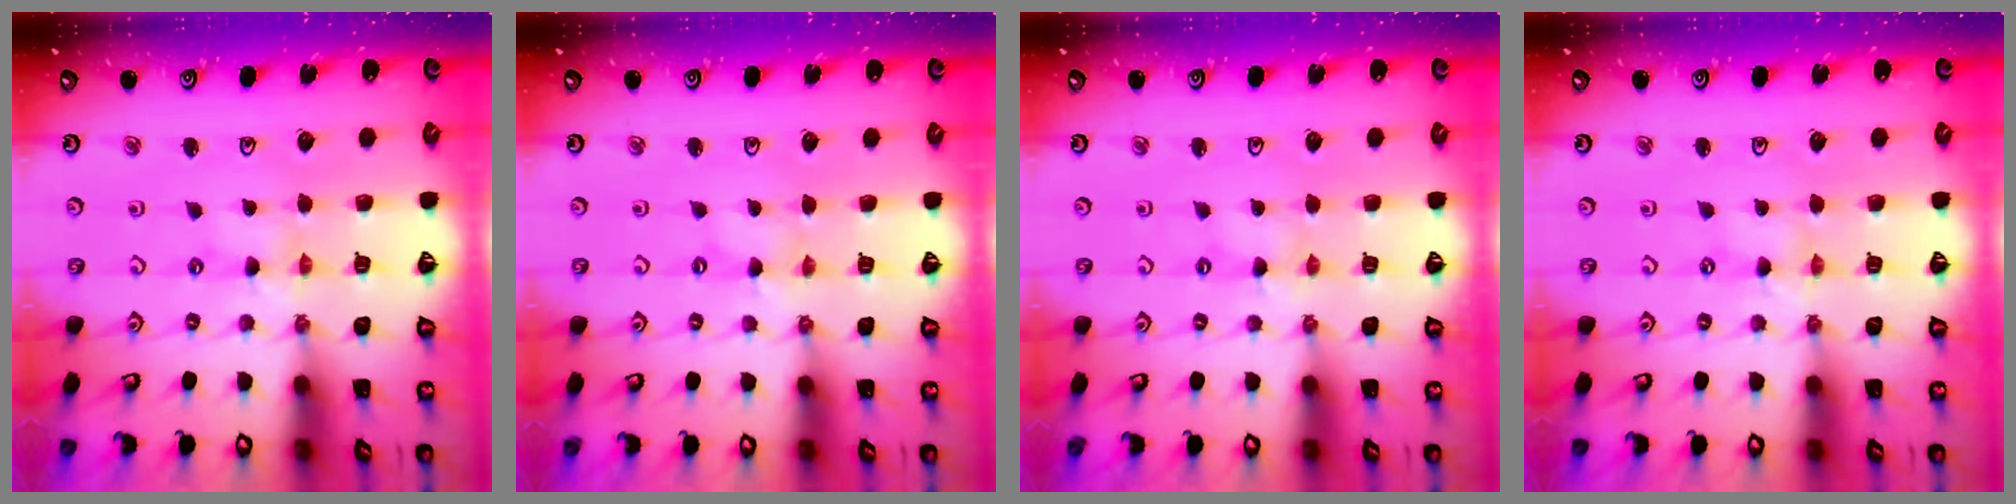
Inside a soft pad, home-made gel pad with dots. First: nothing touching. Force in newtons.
{"total": 0.0}
{"total": 0.5, "press": 0.5, "slide": 0.1}
{"total": 0.0}